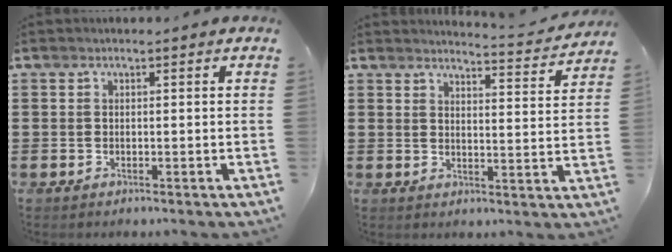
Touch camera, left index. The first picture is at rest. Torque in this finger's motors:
{"motor_torque": [0.99, -1.15, 0.06, -0.01]}